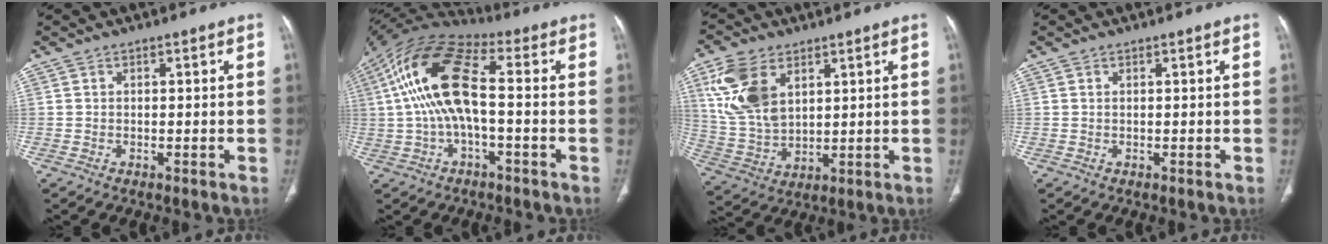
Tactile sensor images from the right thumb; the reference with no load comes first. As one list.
[{"total": 16.3, "force": [0.2, 6.6, 14.9], "torque": [-0.305, 0.043, -0.001]}, {"total": 13.4, "force": [5.5, 8.2, 9.1], "torque": [-0.183, -0.015, 0.123]}, {"total": 0.0}]